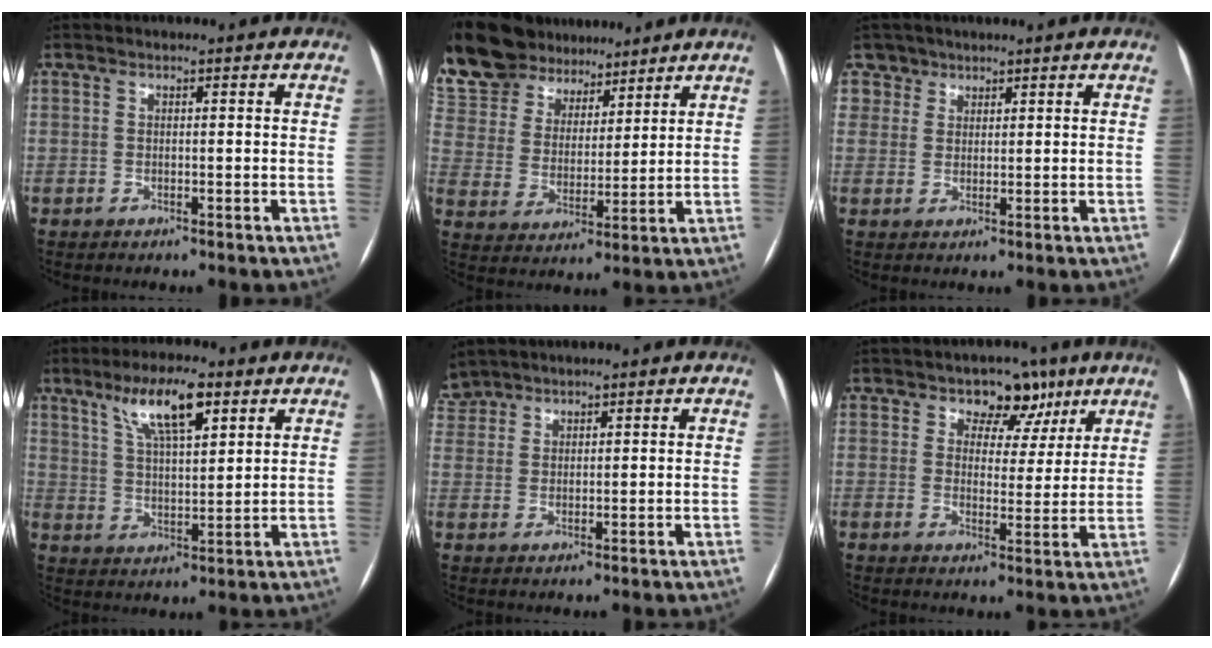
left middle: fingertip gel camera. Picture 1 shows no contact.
{"total": 18.6, "force": [16.3, 6.8, 6.0], "torque": [-0.162, 0.031, 0.294]}
{"total": 3.6, "force": [2.3, 2.6, -0.9], "torque": [0.027, 0.004, 0.038]}
{"total": 9.5, "force": [5.6, 2.3, 7.4], "torque": [-0.138, 0.008, 0.101]}
{"total": 5.9, "force": [5.0, 3.0, 0.6], "torque": [-0.016, 0.018, 0.104]}
{"total": 6.3, "force": [4.2, 4.3, 2.0], "torque": [-0.009, 0.006, 0.059]}